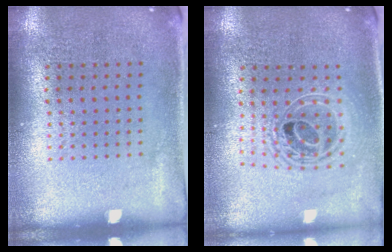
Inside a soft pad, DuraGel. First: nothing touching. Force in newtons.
{"total": 1.8, "press": 1.4, "slide": 1.1}